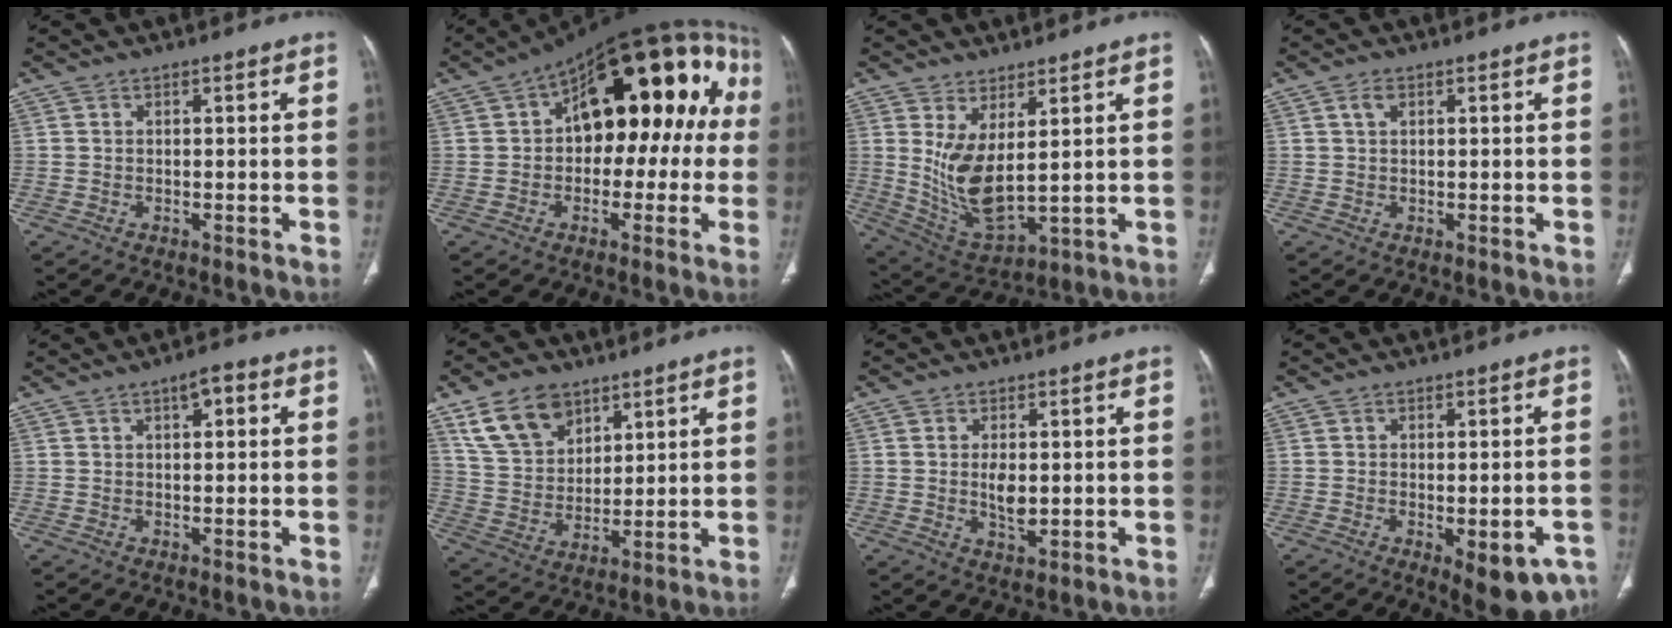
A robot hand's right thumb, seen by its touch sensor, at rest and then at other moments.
{"total": 24.6, "force": [3.2, 13.1, 20.6], "torque": [-0.253, 0.053, 0.036]}
{"total": 10.4, "force": [2.6, 4.1, 9.2], "torque": [-0.180, -0.036, 0.071]}
{"total": 1.6, "force": [0.7, 0.9, 1.1], "torque": [-0.020, 0.005, 0.014]}
{"total": 3.7, "force": [1.4, 1.6, 3.0], "torque": [-0.036, 0.003, 0.016]}
{"total": 12.1, "force": [7.4, 7.7, 5.7], "torque": [-0.084, -0.028, 0.150]}
{"total": 4.4, "force": [0.2, 2.3, 3.7], "torque": [-0.065, -0.009, 0.007]}
{"total": 10.4, "force": [-4.7, 4.4, 8.2], "torque": [-0.082, 0.013, -0.050]}